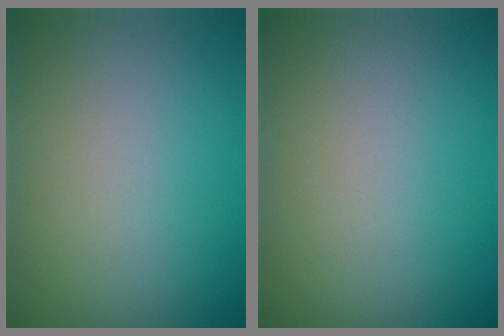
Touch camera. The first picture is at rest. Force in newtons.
{"total": 0.0}